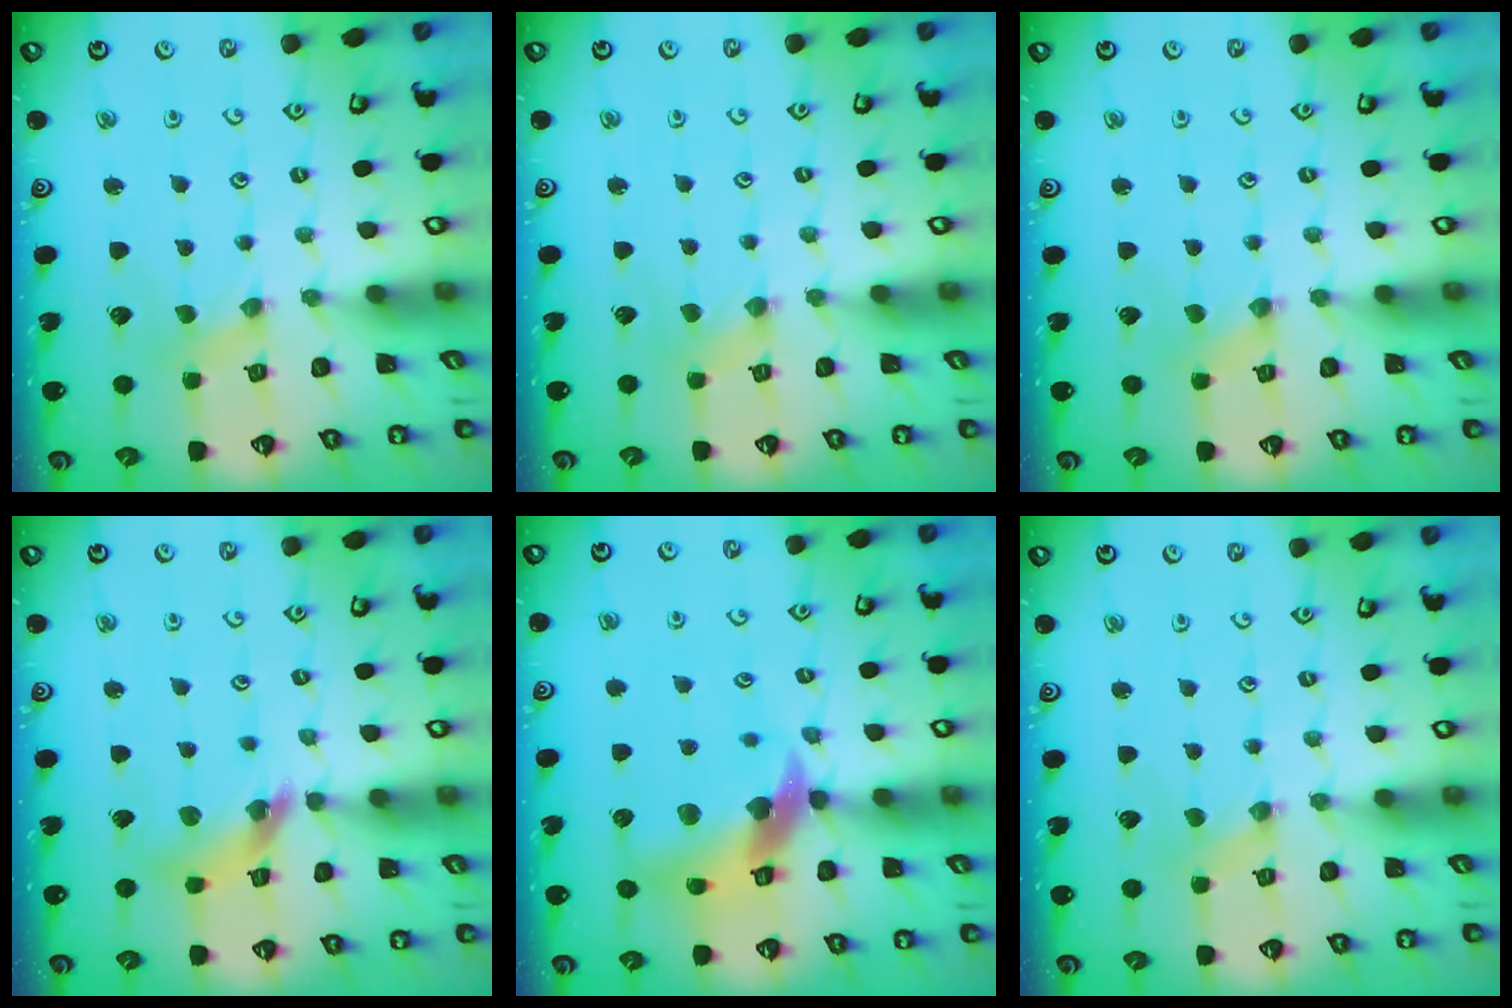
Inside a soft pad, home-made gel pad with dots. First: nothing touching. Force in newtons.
{"total": 0.0}
{"total": 0.0}
{"total": 11.4, "press": 11.3, "slide": 1.3}
{"total": 13.9, "press": 13.8, "slide": 1.9}
{"total": 0.0}